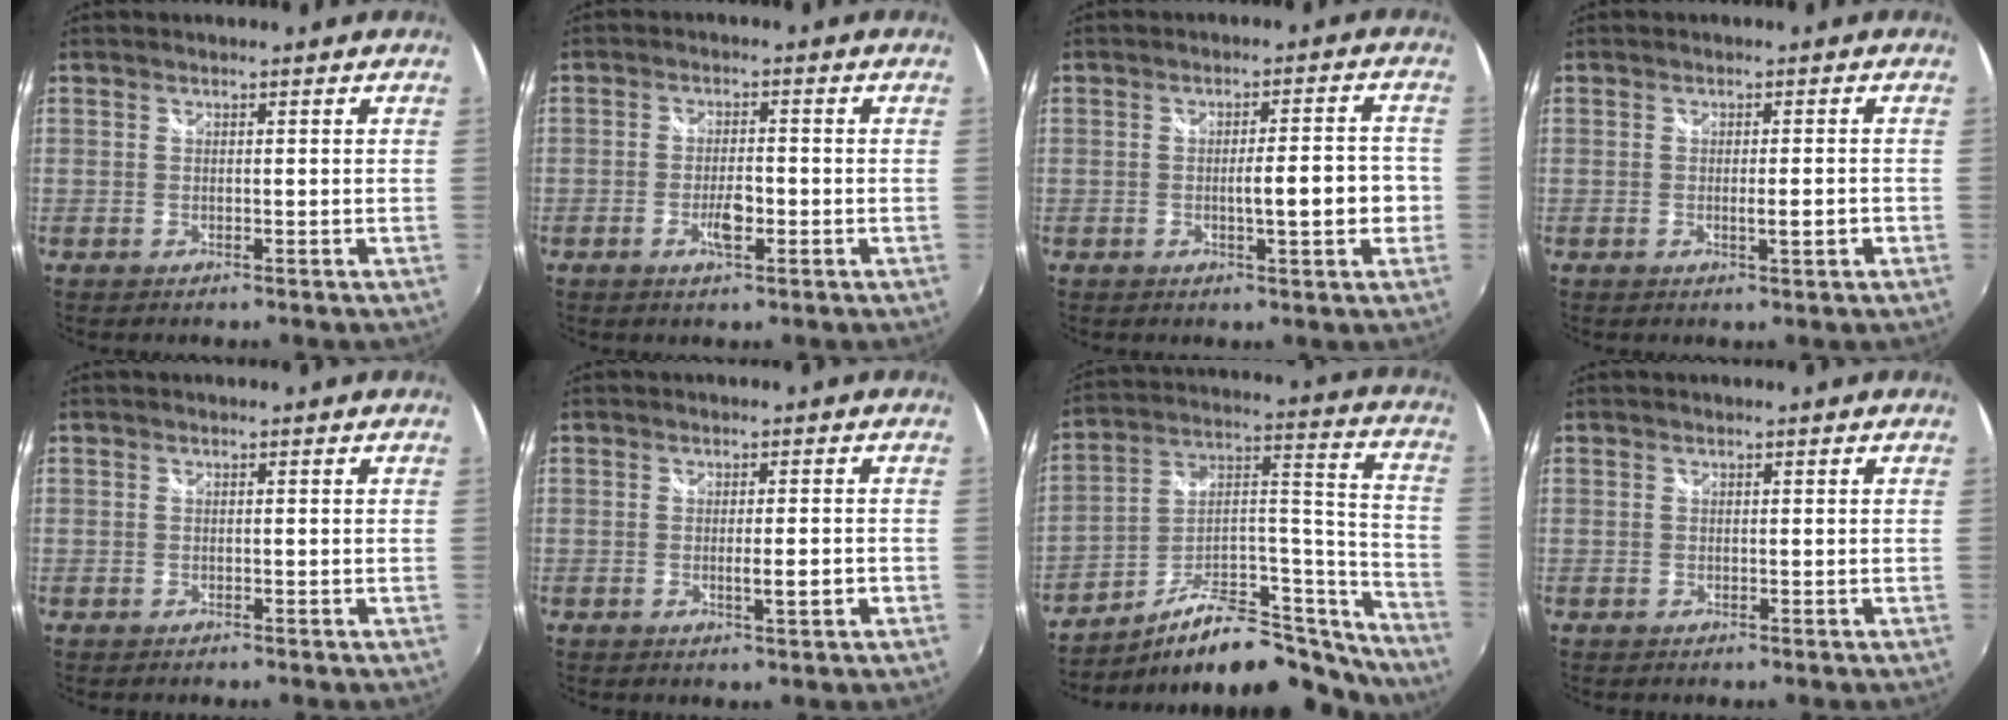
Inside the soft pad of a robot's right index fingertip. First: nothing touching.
{"total": 4.0, "force": [-1.4, 1.4, 3.5], "torque": [-0.070, -0.002, -0.027]}
{"total": 7.2, "force": [-1.5, 1.3, 6.9], "torque": [-0.106, -0.001, -0.015]}
{"total": 3.0, "force": [-0.8, 0.4, 2.9], "torque": [-0.044, -0.004, -0.012]}
{"total": 0.6, "force": [-0.4, 0.4, -0.2], "torque": [0.002, -0.002, -0.006]}
{"total": 3.4, "force": [-0.9, 0.3, 3.3], "torque": [-0.051, -0.006, -0.013]}
{"total": 22.9, "force": [-18.7, 6.9, 11.3], "torque": [-0.136, 0.041, -0.277]}
{"total": 0.0}